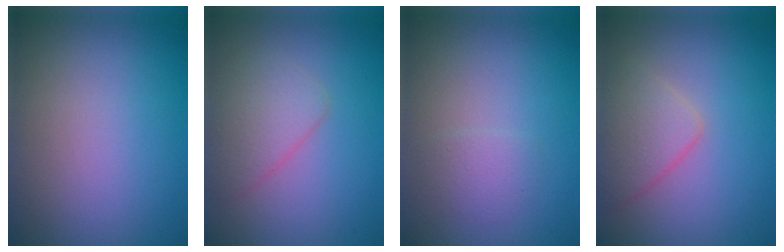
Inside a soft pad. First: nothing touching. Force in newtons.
{"total": 2.4, "press": 2.4, "slide": 0.2}
{"total": 1.4, "press": 1.4, "slide": 0.0}
{"total": 2.9, "press": 2.9, "slide": 0.1}